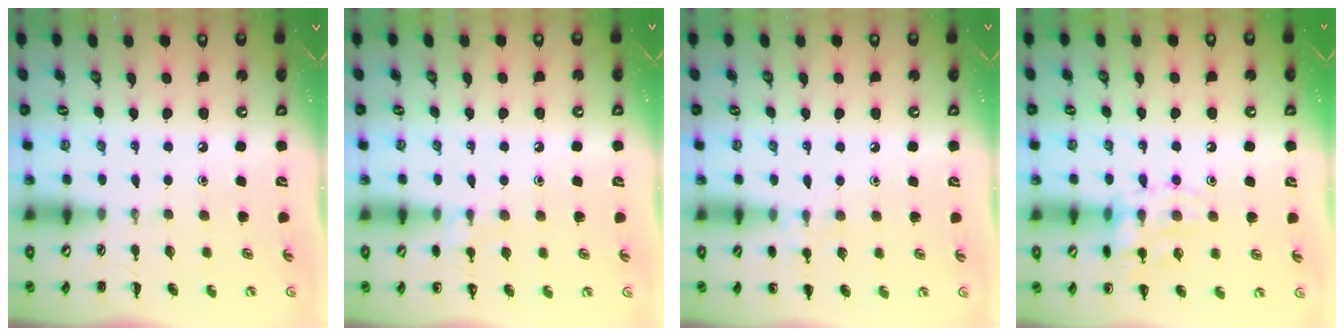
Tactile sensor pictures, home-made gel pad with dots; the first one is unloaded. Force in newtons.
{"total": 7.5, "press": 7.2, "slide": 2.0}
{"total": 6.7, "press": 6.5, "slide": 1.6}
{"total": 12.5, "press": 12.5, "slide": 0.9}